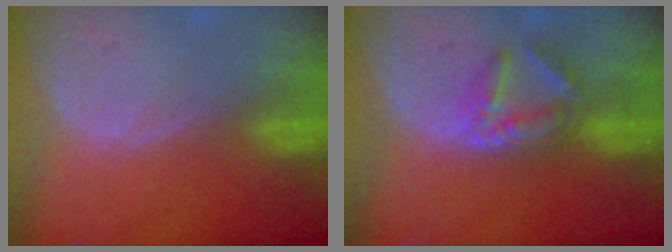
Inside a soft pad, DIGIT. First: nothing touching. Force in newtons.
{"total": 5.8, "press": 4.9, "slide": 3.1}